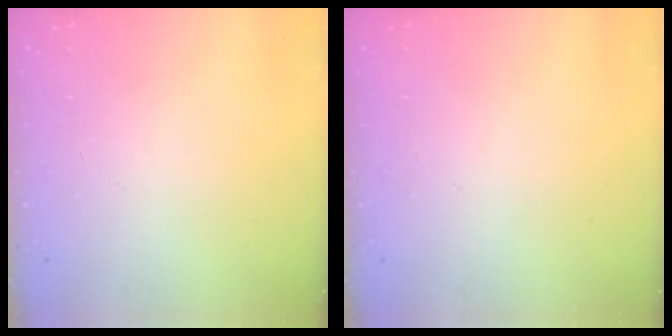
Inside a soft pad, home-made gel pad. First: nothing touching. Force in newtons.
{"total": 0.0}